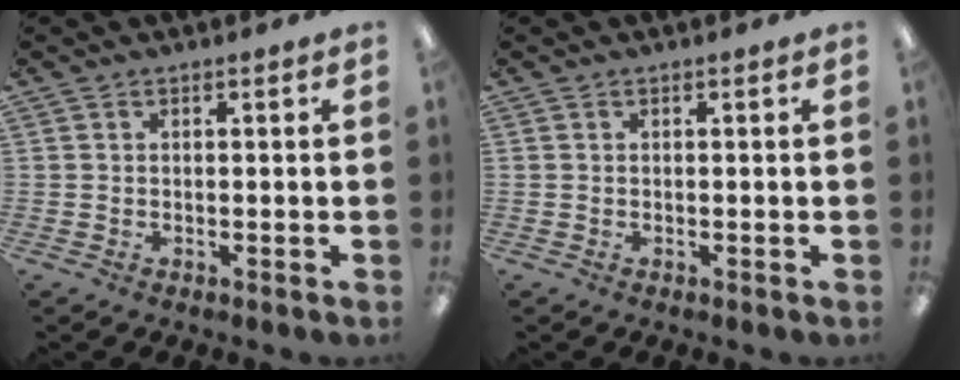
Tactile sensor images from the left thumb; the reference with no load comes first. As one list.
[{"total": 0.0}]